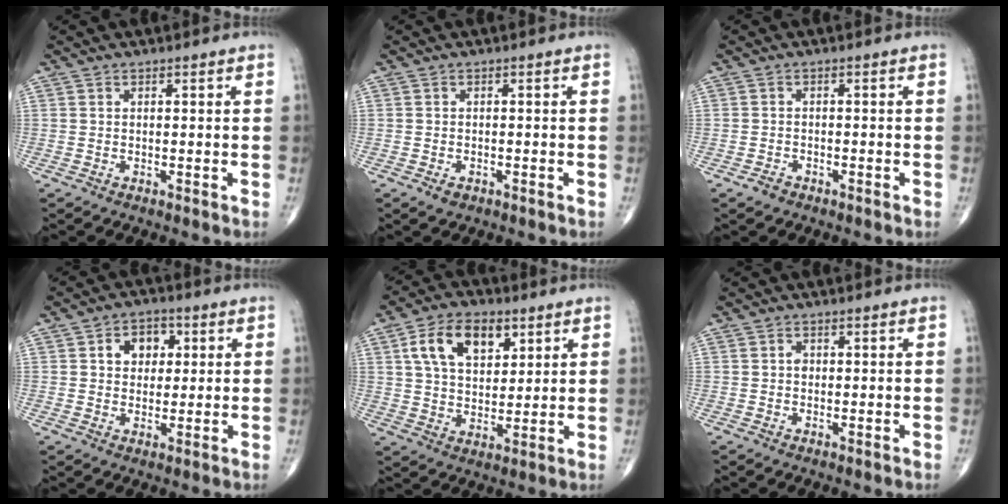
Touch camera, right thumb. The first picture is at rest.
{"total": 1.5, "force": [-0.8, 0.9, 0.8], "torque": [-0.014, 0.004, -0.010]}
{"total": 1.6, "force": [-1.2, 0.9, 0.5], "torque": [-0.013, 0.006, -0.020]}
{"total": 6.3, "force": [1.7, 4.8, 3.7], "torque": [-0.021, 0.002, 0.022]}
{"total": 12.3, "force": [5.1, 7.3, 8.5], "torque": [-0.126, -0.010, 0.092]}
{"total": 1.0, "force": [0.1, 0.8, 0.6], "torque": [-0.006, 0.002, 0.000]}